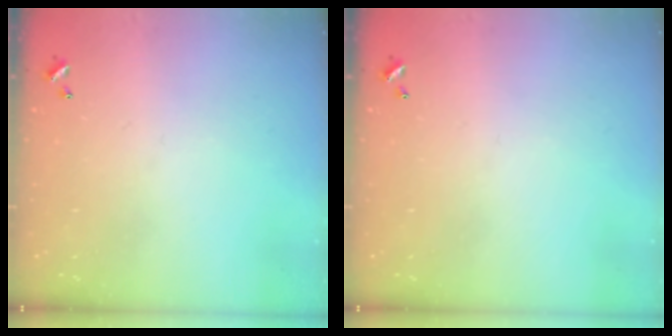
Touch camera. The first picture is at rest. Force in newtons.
{"total": 0.0}